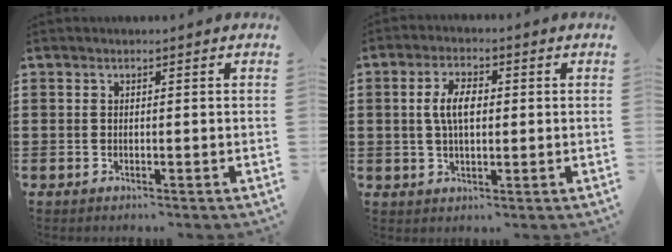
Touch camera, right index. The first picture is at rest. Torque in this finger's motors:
{"motor_torque": [0.30, -0.29, 0.37, 0.12]}